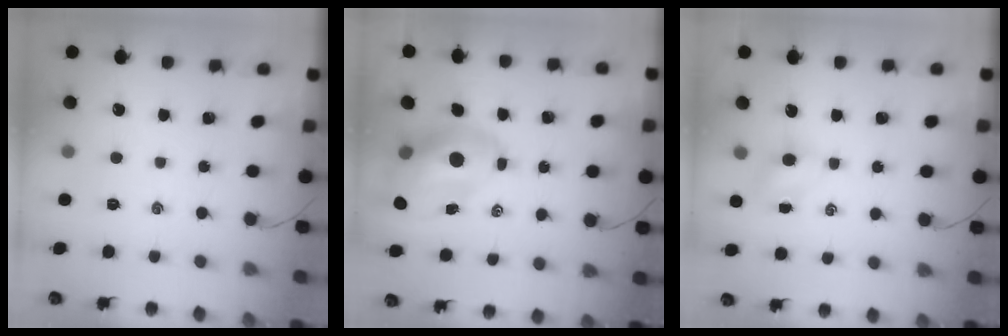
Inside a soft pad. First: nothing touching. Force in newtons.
{"total": 11.7, "press": 11.2, "slide": 3.4}
{"total": 4.0, "press": 3.8, "slide": 1.0}